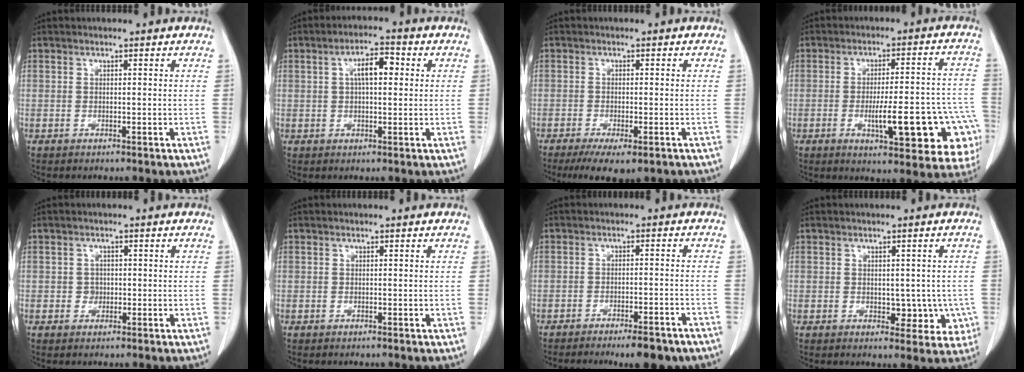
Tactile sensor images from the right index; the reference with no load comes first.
{"total": 5.0, "force": [1.0, 1.7, 4.6], "torque": [-0.081, 0.016, 0.017]}
{"total": 7.7, "force": [-5.3, 2.1, 5.2], "torque": [-0.072, -0.017, -0.076]}
{"total": 17.1, "force": [-5.6, 4.1, 15.6], "torque": [-0.112, 0.032, -0.053]}
{"total": 1.5, "force": [-0.2, 1.4, 0.5], "torque": [-0.006, 0.005, -0.002]}
{"total": 0.0}
{"total": 7.9, "force": [-6.3, 1.7, 4.5], "torque": [-0.041, -0.003, -0.085]}
{"total": 5.5, "force": [-0.7, 3.7, 4.0], "torque": [-0.024, 0.009, 0.002]}